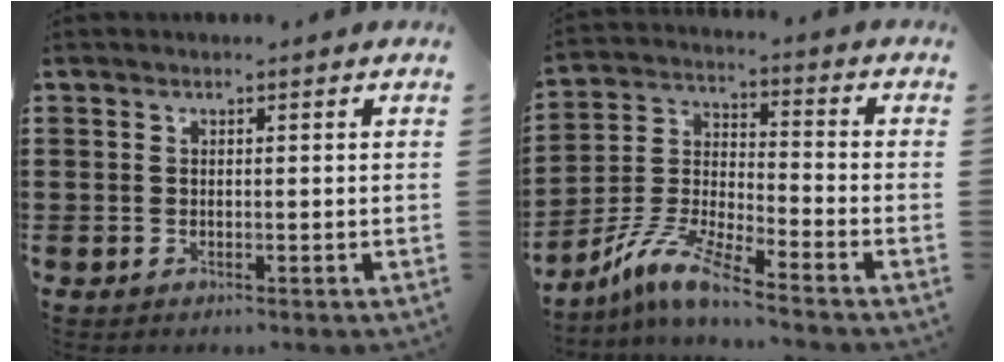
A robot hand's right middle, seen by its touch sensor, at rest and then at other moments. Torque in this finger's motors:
{"motor_torque": [1.59, -0.55, 0.36, 0.11]}